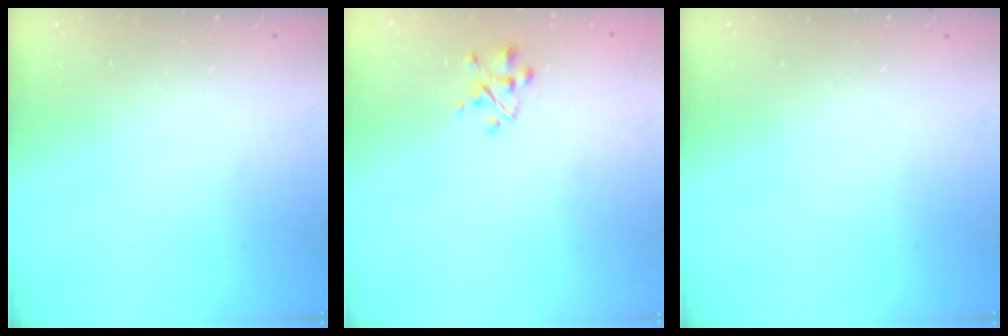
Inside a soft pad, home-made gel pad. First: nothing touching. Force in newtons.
{"total": 2.7, "press": 2.6, "slide": 0.7}
{"total": 0.0}